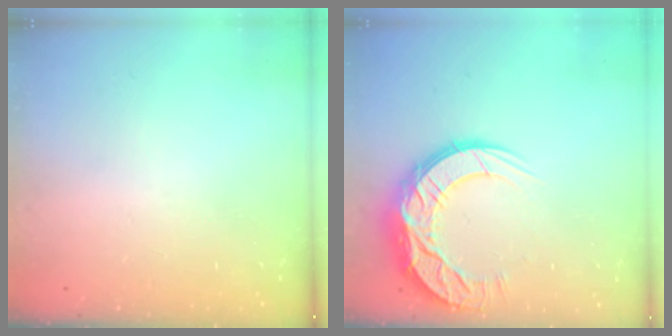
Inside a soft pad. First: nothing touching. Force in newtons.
{"total": 14.8, "press": 14.8, "slide": 1.0}